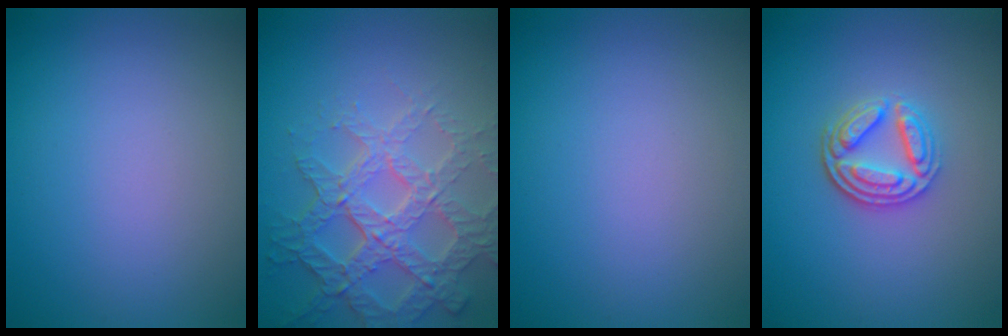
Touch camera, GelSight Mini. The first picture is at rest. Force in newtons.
{"total": 5.8, "press": 4.9, "slide": 3.1}
{"total": 0.0}
{"total": 3.7, "press": 3.2, "slide": 1.9}